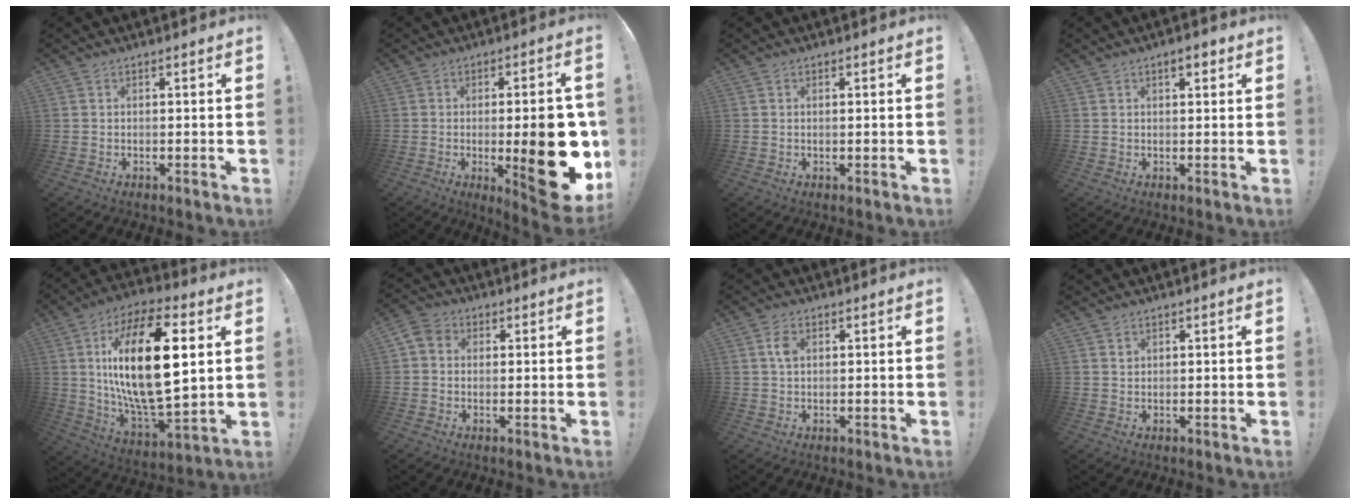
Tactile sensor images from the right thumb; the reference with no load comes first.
{"total": 21.8, "force": [-3.5, 6.8, 20.4], "torque": [-0.260, 0.001, -0.034]}
{"total": 0.6, "force": [0.2, 0.0, 0.6], "torque": [0.001, -0.005, 0.000]}
{"total": 3.3, "force": [1.9, 1.4, 2.3], "torque": [-0.020, -0.005, 0.027]}
{"total": 26.9, "force": [5.1, 11.4, 23.8], "torque": [-0.452, -0.013, 0.080]}
{"total": 4.4, "force": [0.4, 3.8, 2.3], "torque": [-0.045, 0.005, 0.010]}
{"total": 3.2, "force": [0.8, 1.8, 2.6], "torque": [-0.038, 0.000, 0.011]}
{"total": 1.0, "force": [0.6, 0.8, 0.1], "torque": [0.009, -0.005, 0.010]}